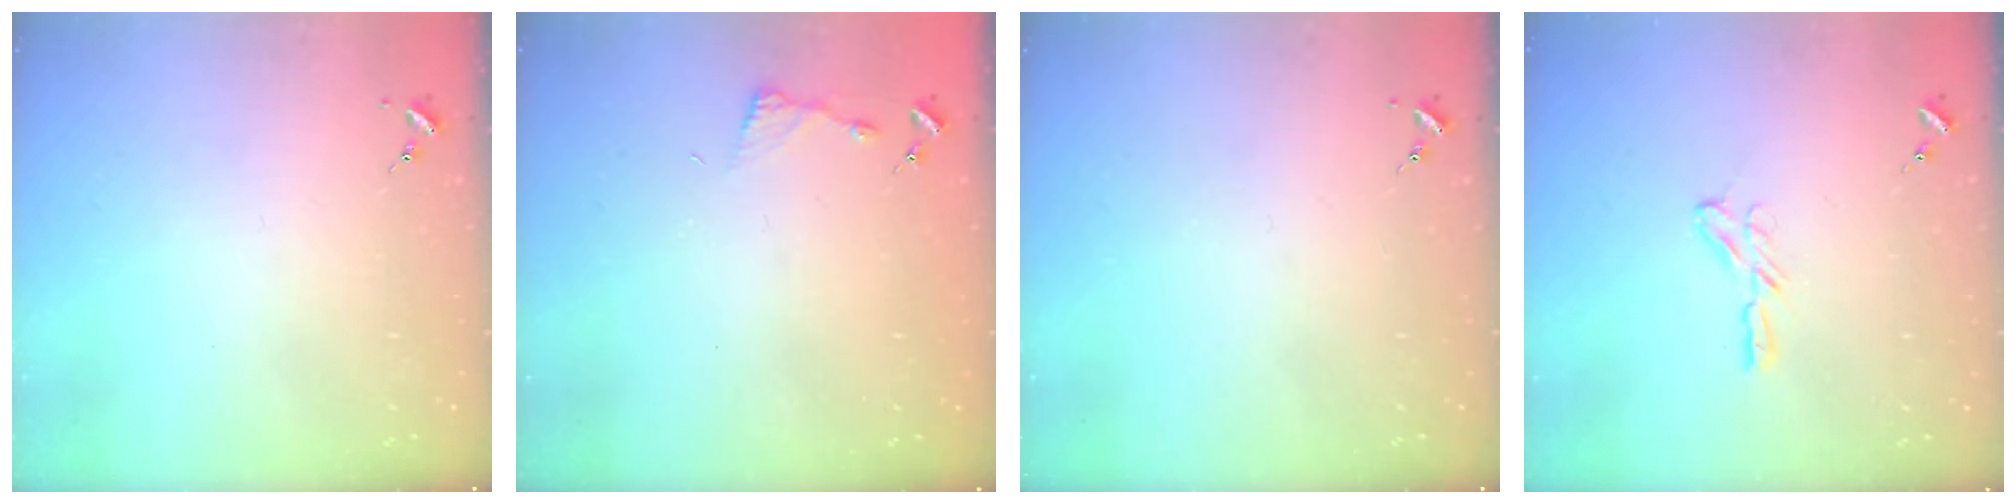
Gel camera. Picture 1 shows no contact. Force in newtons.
{"total": 3.4, "press": 3.4, "slide": 0.4}
{"total": 0.0}
{"total": 6.4, "press": 6.4, "slide": 0.5}